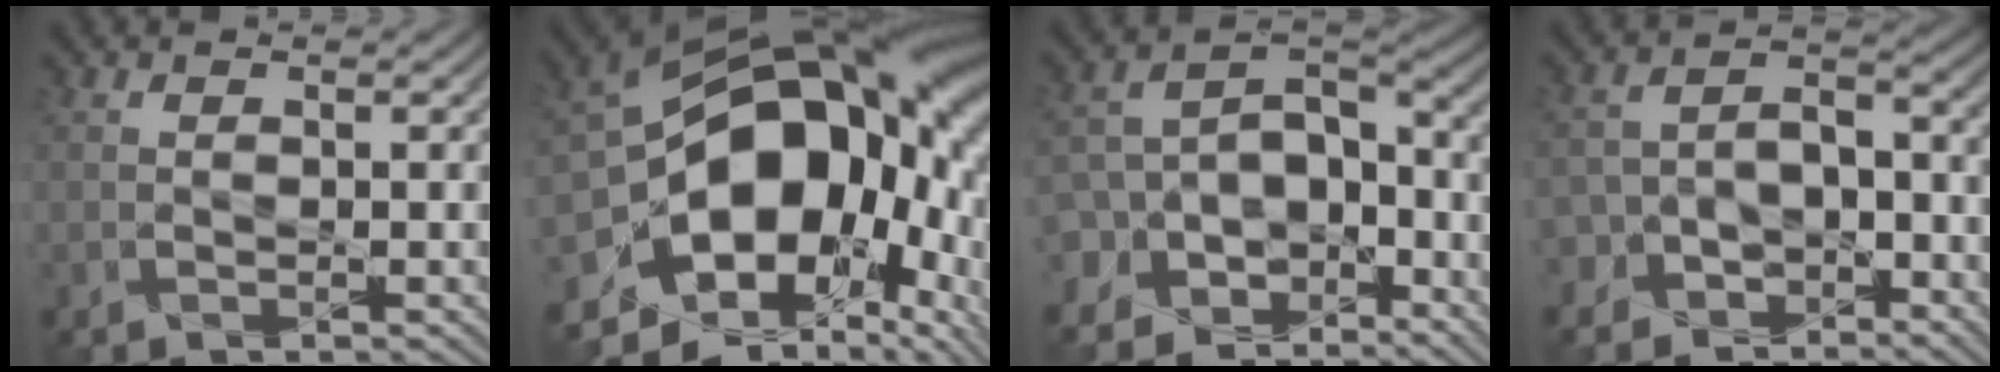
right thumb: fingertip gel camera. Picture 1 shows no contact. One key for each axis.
{"total": 21.5, "fx": -3.3, "fy": 14.1, "fz": 15.8, "tx": -0.293, "ty": -0.061, "tz": -0.019}
{"total": 11.0, "fx": -6.5, "fy": 7.3, "fz": 5.0, "tx": -0.129, "ty": -0.013, "tz": -0.111}
{"total": 7.2, "fx": -5.0, "fy": 4.5, "fz": 2.4, "tx": -0.043, "ty": -0.006, "tz": -0.098}